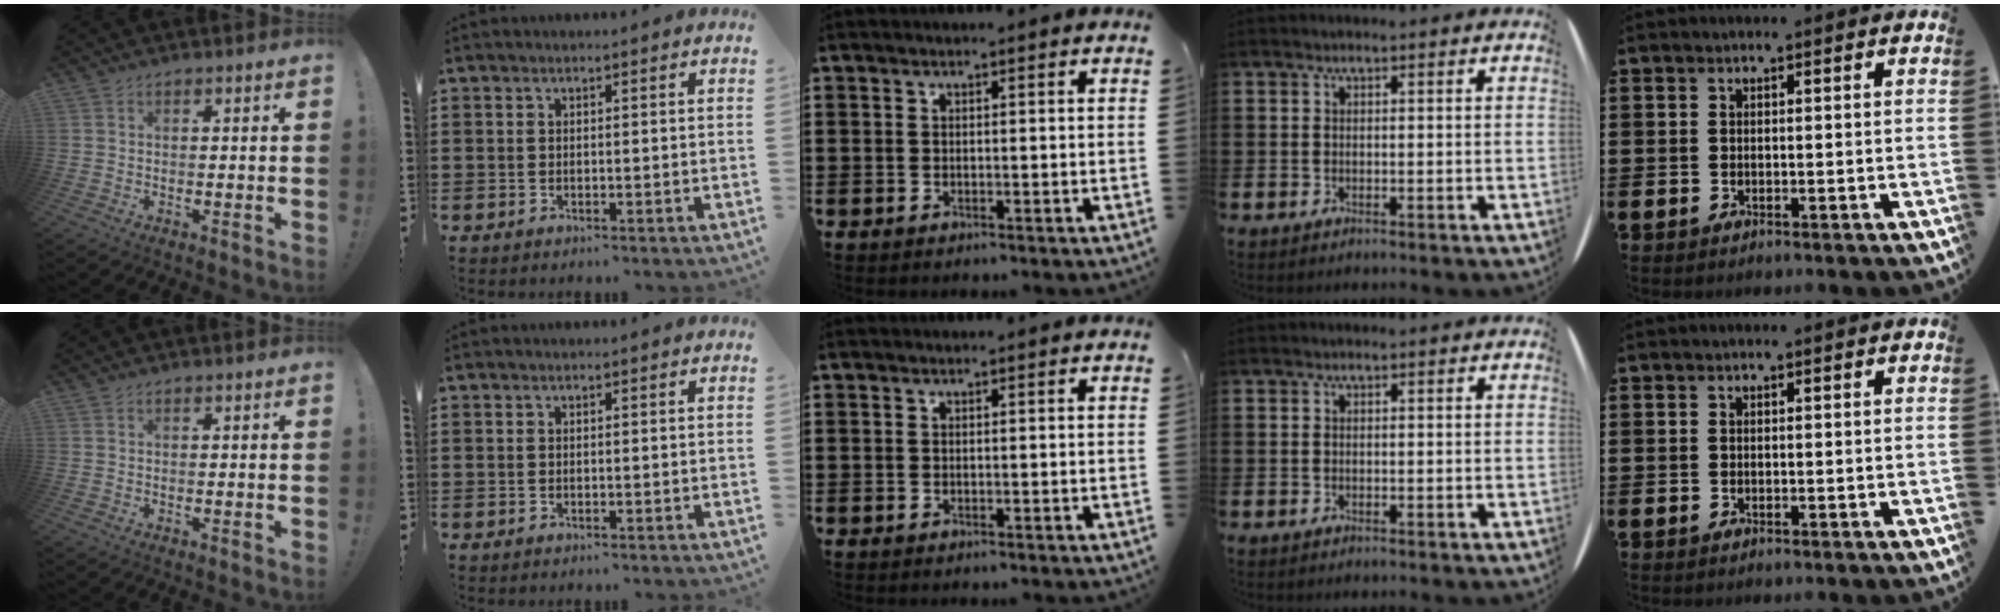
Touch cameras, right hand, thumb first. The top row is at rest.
{}